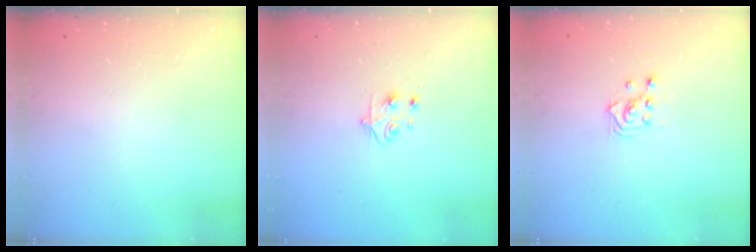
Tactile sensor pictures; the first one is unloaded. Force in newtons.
{"total": 4.8, "press": 4.8, "slide": 0.6}
{"total": 2.3, "press": 2.3, "slide": 0.3}